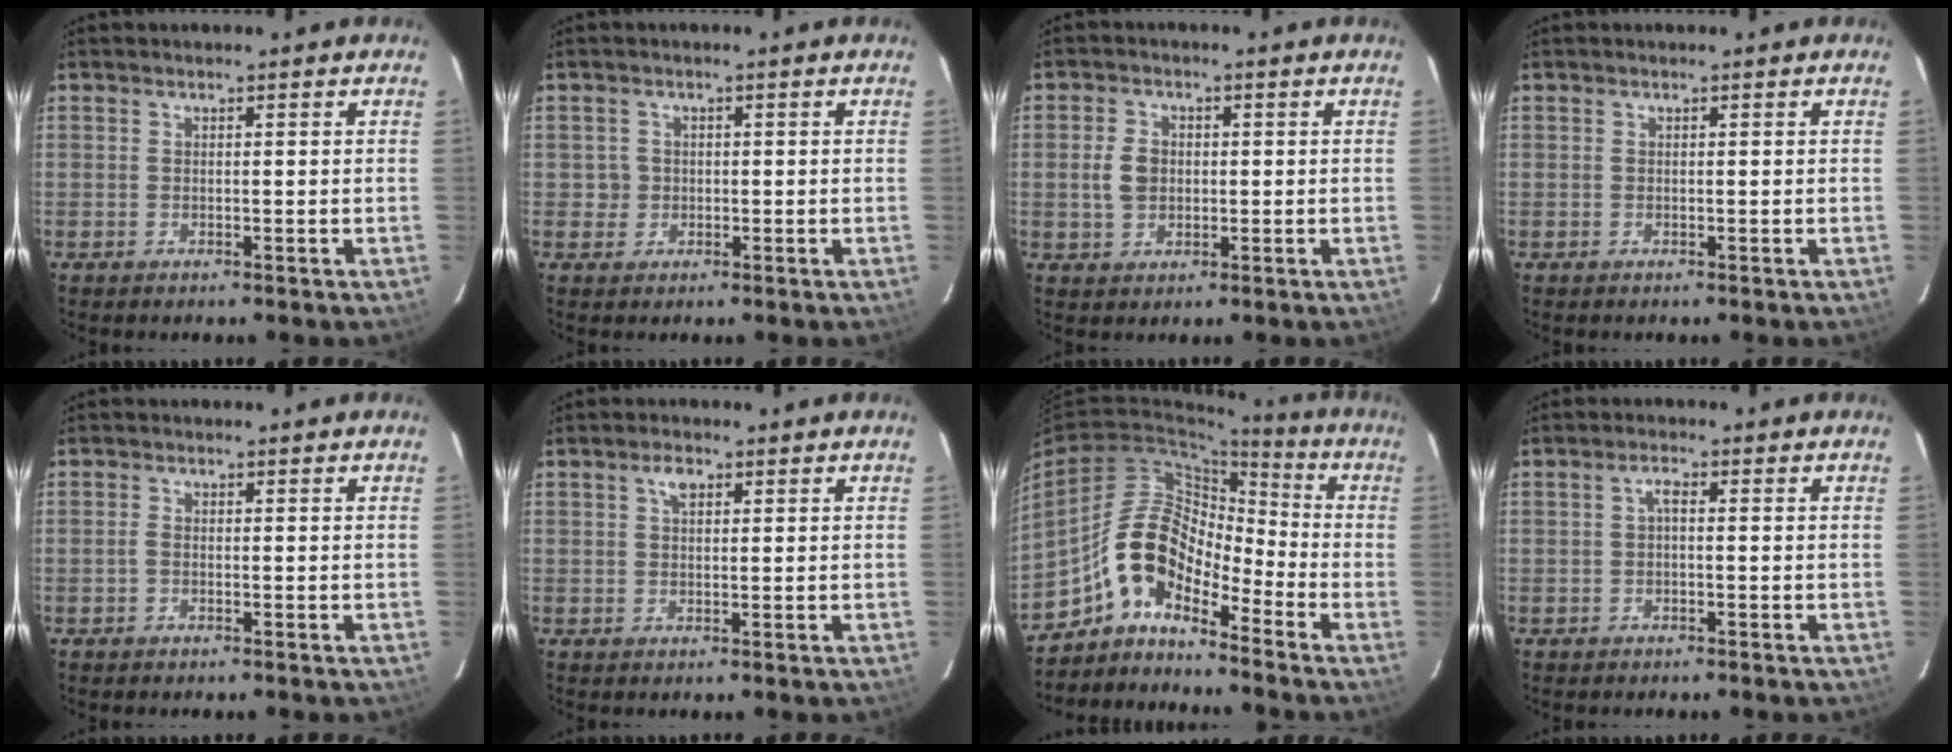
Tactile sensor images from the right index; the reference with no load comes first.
{"total": 2.1, "force": [-0.2, 2.1, 0.0], "torque": [0.002, 0.008, 0.000]}
{"total": 4.6, "force": [-0.1, 3.6, 2.9], "torque": [-0.059, 0.008, 0.001]}
{"total": 0.0}
{"total": 0.8, "force": [-0.4, 0.5, 0.5], "torque": [-0.012, 0.003, -0.009]}
{"total": 2.3, "force": [1.1, 1.3, 1.6], "torque": [-0.029, 0.008, 0.018]}
{"total": 9.8, "force": [-6.8, 4.5, 5.4], "torque": [-0.096, 0.032, -0.144]}
{"total": 1.5, "force": [-0.2, 0.6, 1.4], "torque": [-0.027, 0.009, -0.005]}